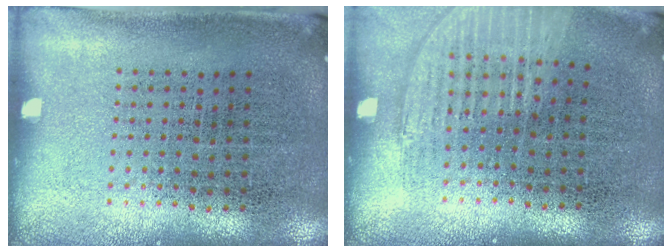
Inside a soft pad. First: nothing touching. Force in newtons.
{"total": 1.2, "press": 1.2, "slide": 0.3}